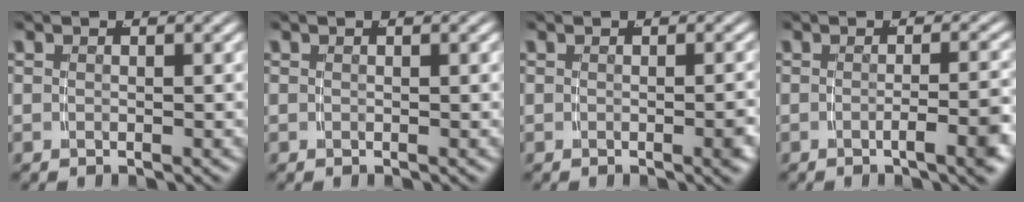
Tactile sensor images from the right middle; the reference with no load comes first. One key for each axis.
{"total": 0.0}
{"total": 1.1, "fx": -0.4, "fy": -0.2, "fz": 0.9, "tx": -0.008, "ty": 0.006, "tz": -0.009}
{"total": 3.3, "fx": -1.8, "fy": -0.3, "fz": 2.7, "tx": -0.031, "ty": 0.003, "tz": -0.034}